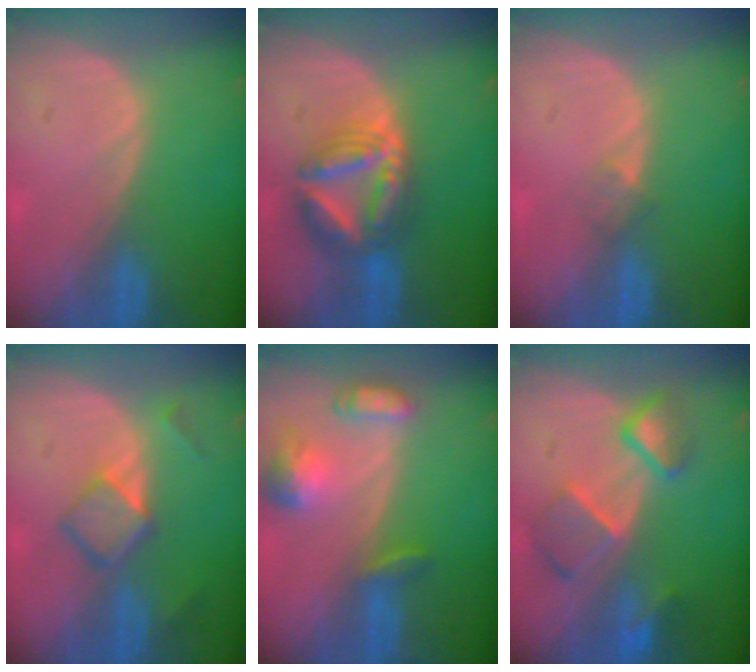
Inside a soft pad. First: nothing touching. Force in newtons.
{"total": 8.5, "press": 8.4, "slide": 0.8}
{"total": 1.5, "press": 1.2, "slide": 1.0}
{"total": 5.0, "press": 4.6, "slide": 1.9}
{"total": 6.8, "press": 6.4, "slide": 2.4}
{"total": 7.5, "press": 6.7, "slide": 3.5}